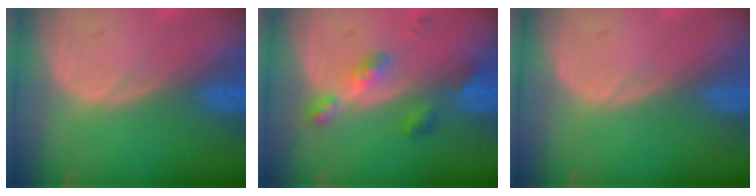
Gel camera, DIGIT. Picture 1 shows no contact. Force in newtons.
{"total": 4.6, "press": 4.2, "slide": 1.9}
{"total": 0.0}